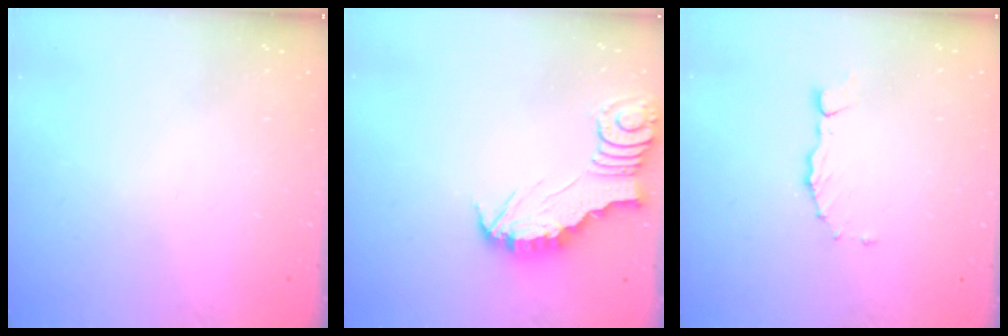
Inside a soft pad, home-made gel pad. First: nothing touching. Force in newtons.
{"total": 2.8, "press": 2.7, "slide": 0.3}
{"total": 2.2, "press": 2.2, "slide": 0.3}